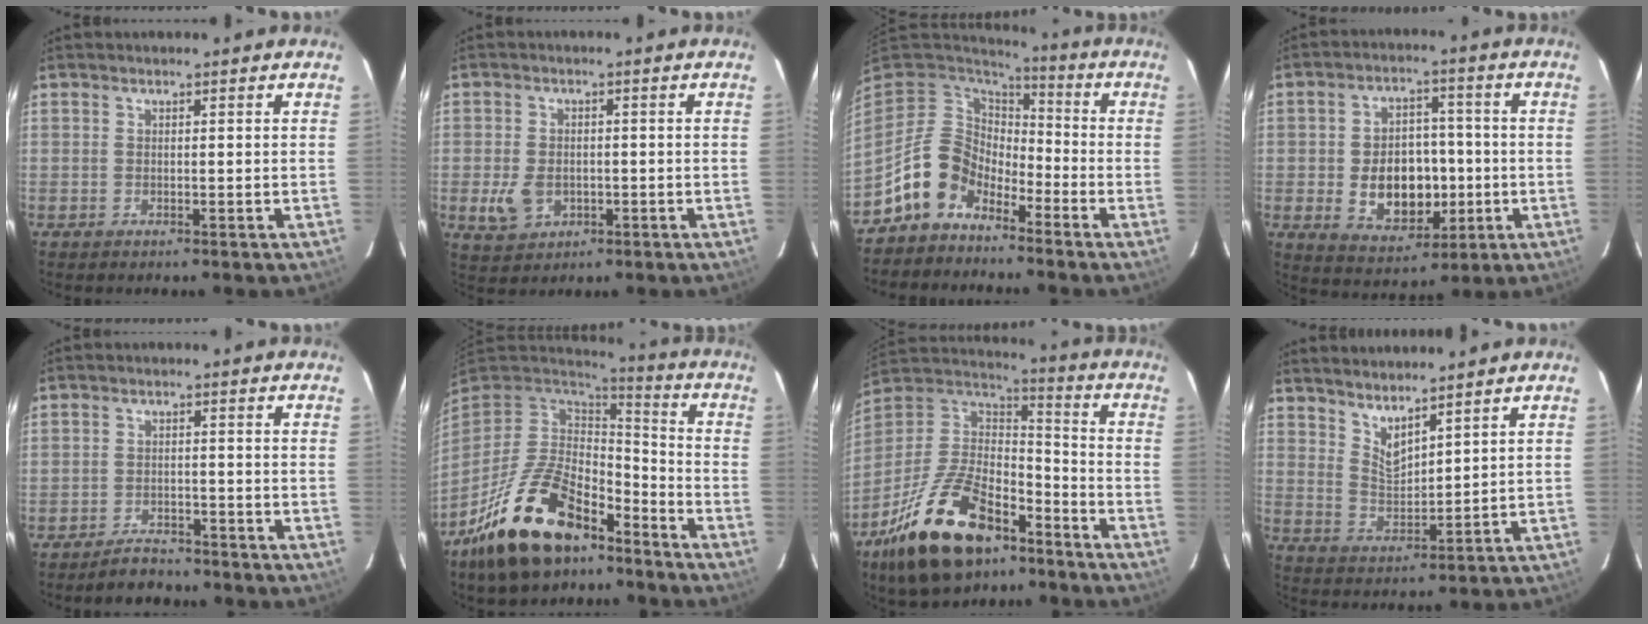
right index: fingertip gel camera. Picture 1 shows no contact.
{"total": 6.3, "force": [-1.6, 4.7, 3.9], "torque": [-0.091, -0.004, -0.019]}
{"total": 11.0, "force": [-7.3, 7.2, 3.8], "torque": [-0.090, 0.027, -0.138]}
{"total": 12.2, "force": [-2.1, 8.7, 8.3], "torque": [-0.170, 0.012, -0.012]}
{"total": 4.5, "force": [-4.0, 2.0, 0.8], "torque": [-0.027, 0.010, -0.058]}
{"total": 20.7, "force": [-13.2, 9.9, 12.5], "torque": [-0.252, -0.007, -0.217]}
{"total": 25.1, "force": [-15.4, 12.5, 15.3], "torque": [-0.318, -0.003, -0.254]}
{"total": 6.3, "force": [5.3, 1.4, 3.1], "torque": [-0.053, -0.007, 0.102]}